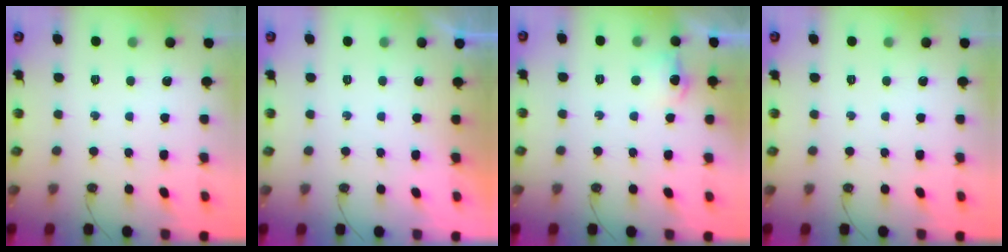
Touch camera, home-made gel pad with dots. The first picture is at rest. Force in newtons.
{"total": 0.0}
{"total": 7.4, "press": 7.4, "slide": 0.7}
{"total": 0.0}